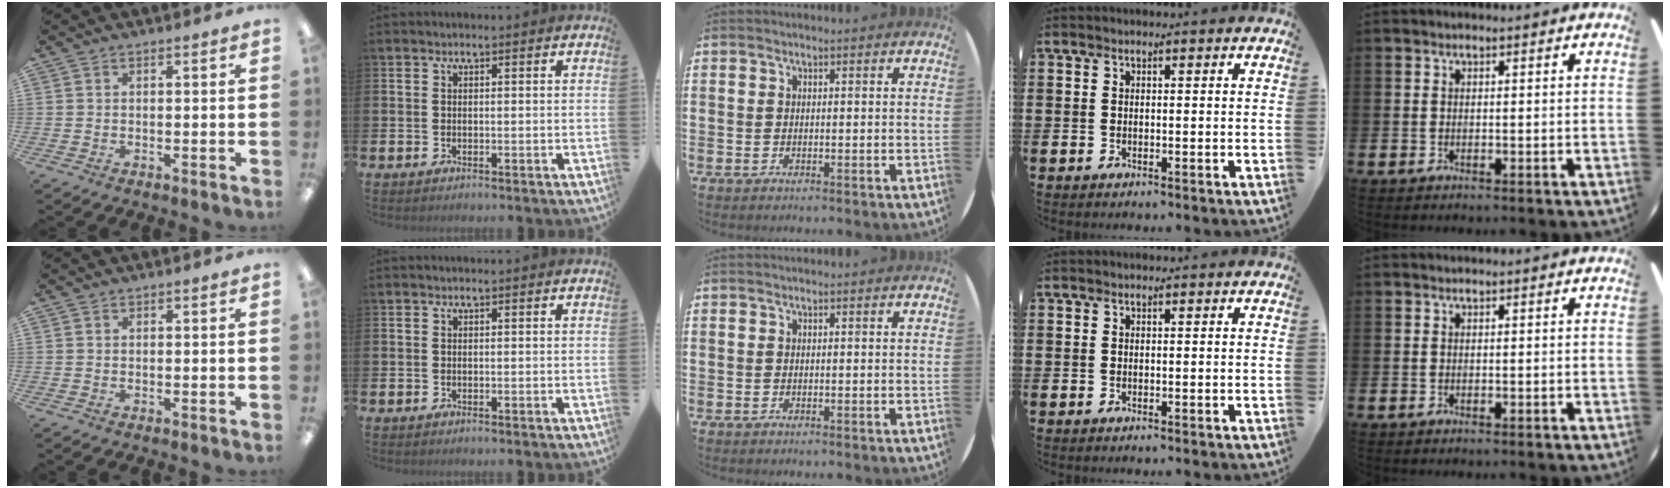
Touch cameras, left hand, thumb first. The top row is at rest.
{}